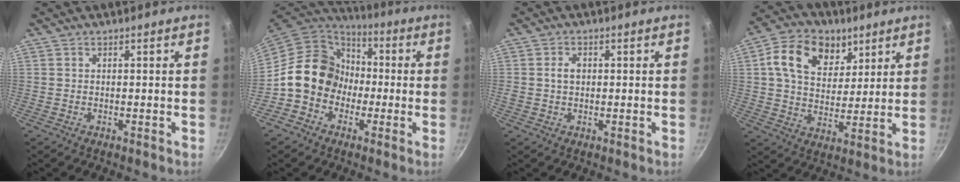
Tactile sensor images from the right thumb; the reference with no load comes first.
{"total": 15.0, "force": [-1.9, 12.9, 7.4], "torque": [-0.078, 0.049, -0.046]}
{"total": 2.7, "force": [0.3, 2.0, 1.8], "torque": [-0.023, 0.004, 0.004]}
{"total": 14.5, "force": [6.3, 10.3, 8.0], "torque": [-0.113, -0.019, 0.097]}